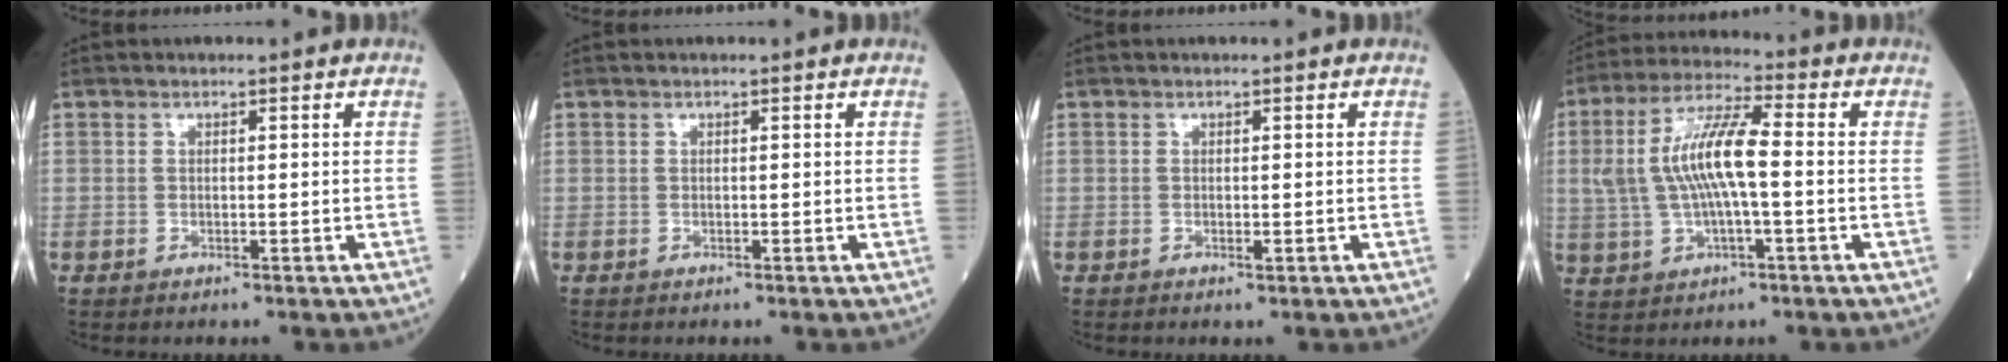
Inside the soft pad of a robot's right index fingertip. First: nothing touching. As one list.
[{"total": 0.0}, {"total": 0.6, "force": [-0.2, 0.2, 0.5], "torque": [-0.005, -0.002, -0.003]}, {"total": 11.0, "force": [0.3, 2.6, 10.6], "torque": [-0.222, 0.019, 0.006]}]